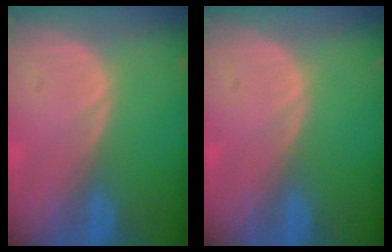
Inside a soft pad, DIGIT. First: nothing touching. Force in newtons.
{"total": 0.0}